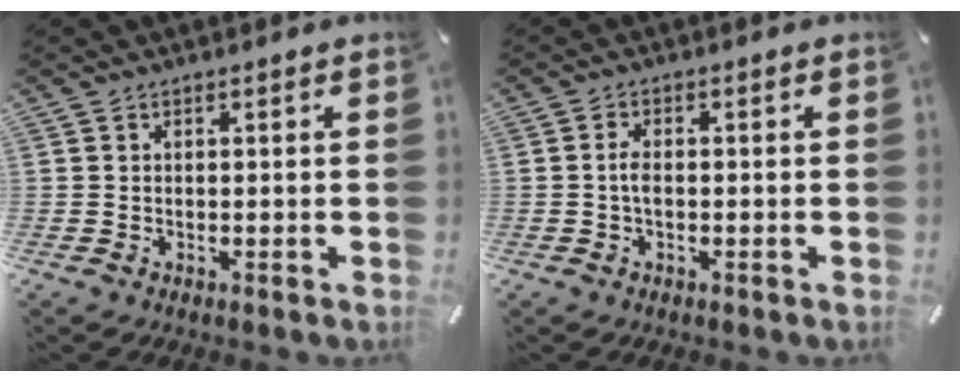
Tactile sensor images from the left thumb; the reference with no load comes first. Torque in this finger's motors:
{"motor_torque": [0.07, -0.03, 0.08, 0.09, -0.08]}